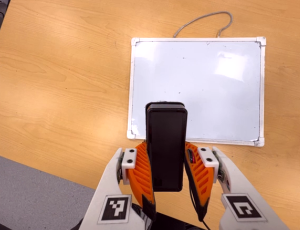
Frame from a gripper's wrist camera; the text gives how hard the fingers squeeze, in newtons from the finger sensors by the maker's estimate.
{"total": 8.0, "left": 6.4, "right": 9.5}